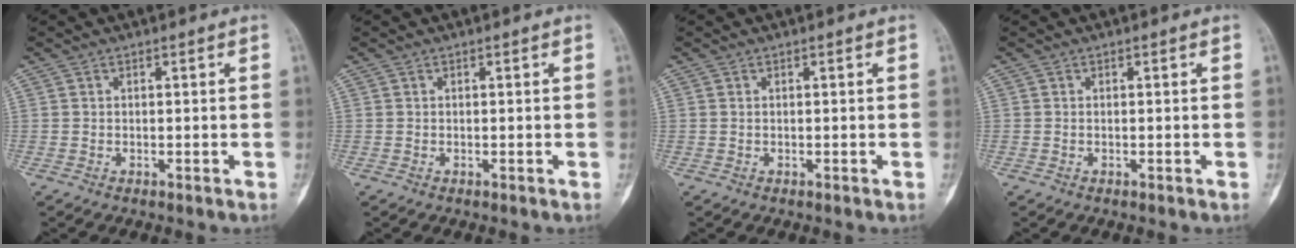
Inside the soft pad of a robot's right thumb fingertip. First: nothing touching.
{"total": 0.0}
{"total": 0.0}
{"total": 0.0}